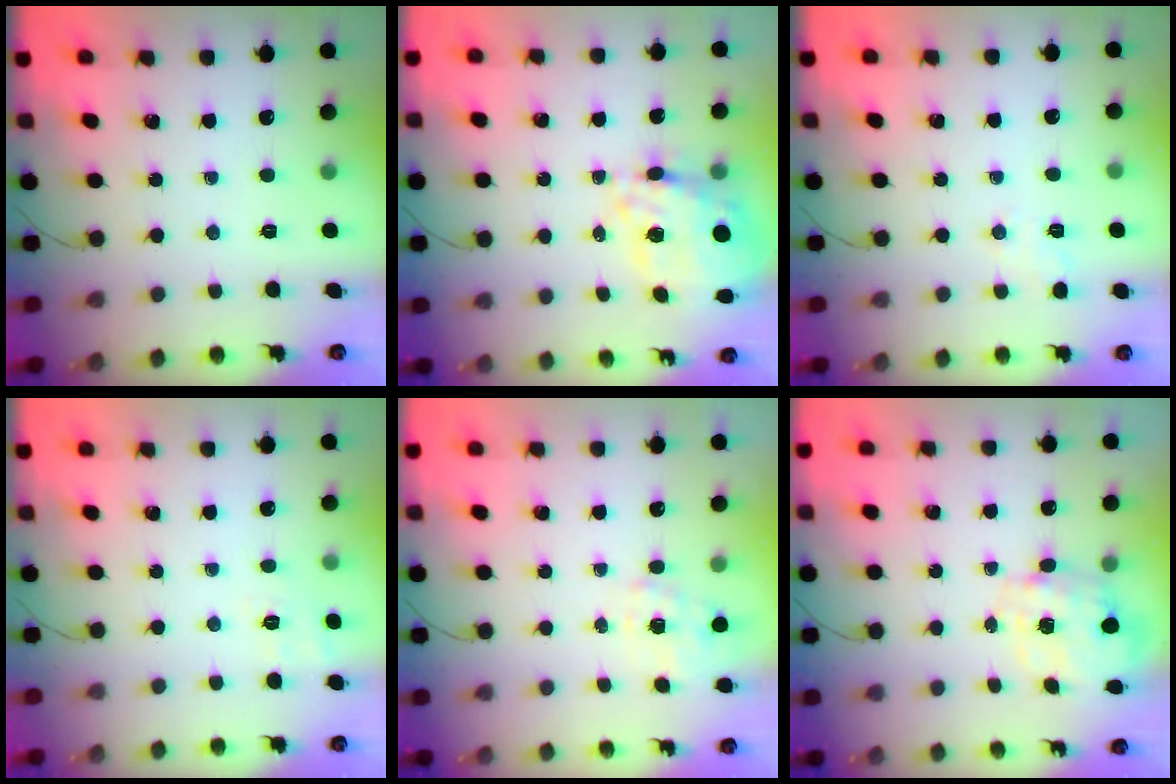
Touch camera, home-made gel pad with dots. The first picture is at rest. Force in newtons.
{"total": 14.0, "press": 13.2, "slide": 4.7}
{"total": 1.4, "press": 0.7, "slide": 1.2}
{"total": 2.5, "press": 1.3, "slide": 2.2}
{"total": 0.9, "press": 0.3, "slide": 0.8}
{"total": 2.7, "press": 2.6, "slide": 0.8}